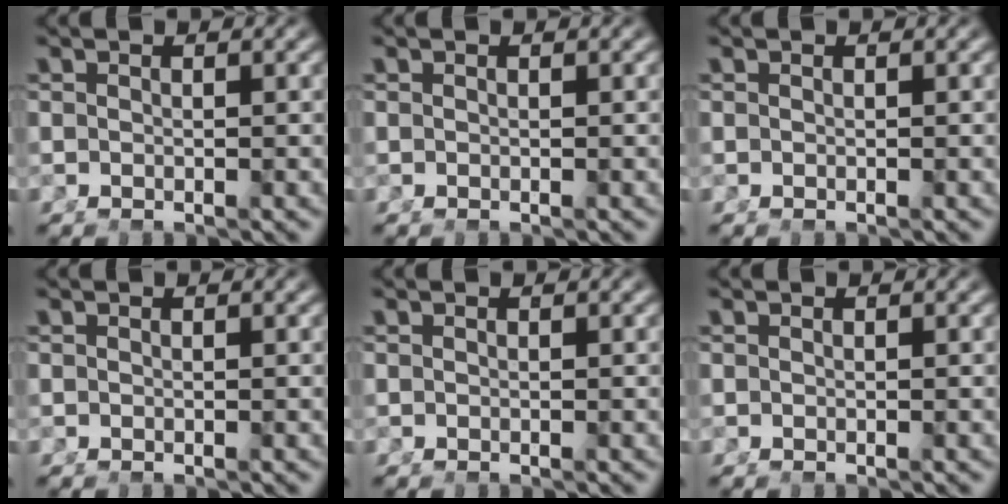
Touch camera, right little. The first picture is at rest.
{"total": 0.0}
{"total": 0.0}
{"total": 0.0}
{"total": 0.0}
{"total": 0.0}